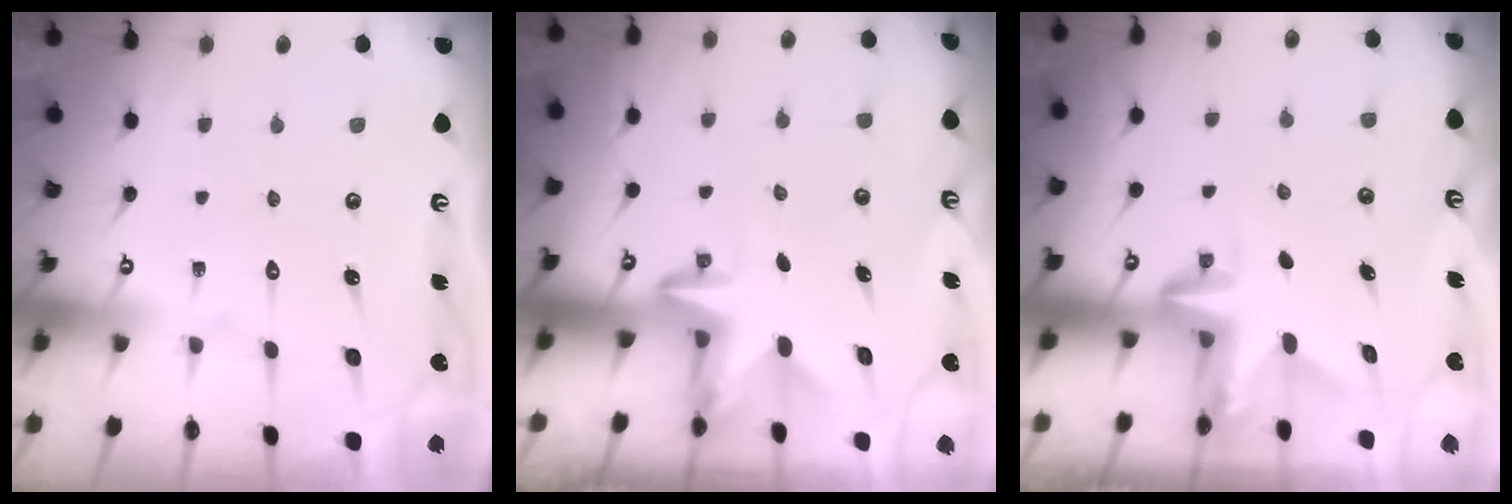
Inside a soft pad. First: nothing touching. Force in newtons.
{"total": 3.0, "press": 2.9, "slide": 0.8}
{"total": 3.1, "press": 3.1, "slide": 0.2}